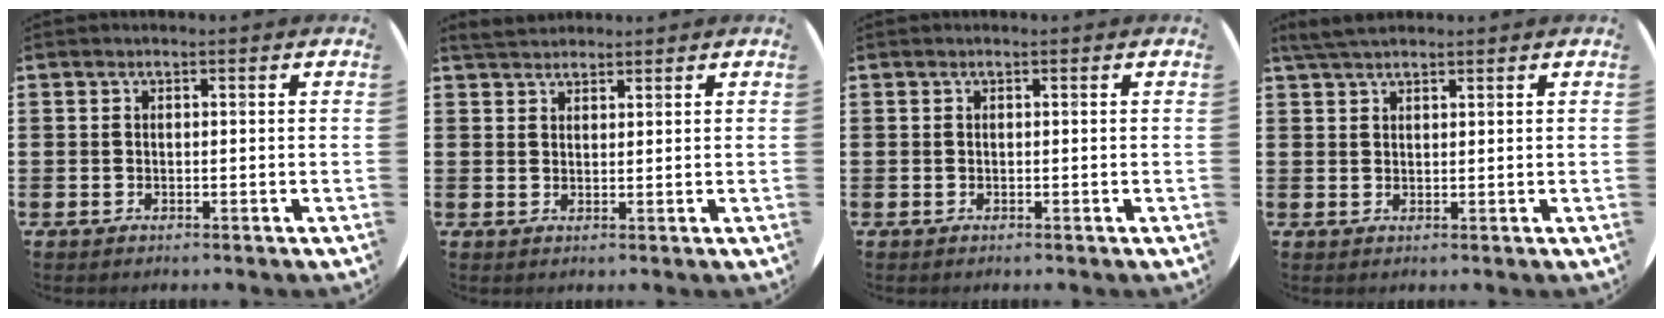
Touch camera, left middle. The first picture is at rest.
{"total": 2.9, "force": [2.7, 0.8, 0.5], "torque": [-0.015, 0.001, 0.053]}
{"total": 0.0}
{"total": 3.1, "force": [2.6, 0.8, 1.5], "torque": [-0.033, 0.007, 0.049]}